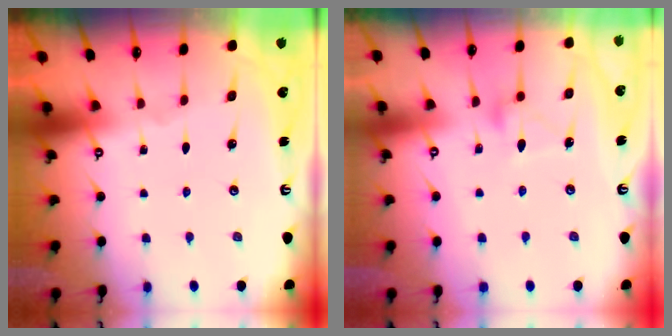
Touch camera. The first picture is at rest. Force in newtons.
{"total": 11.0, "press": 11.0, "slide": 0.4}